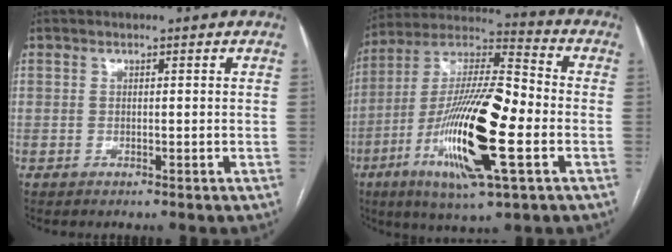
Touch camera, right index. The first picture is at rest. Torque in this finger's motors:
{"motor_torque": [2.14, 0.00, 0.70, 0.21]}